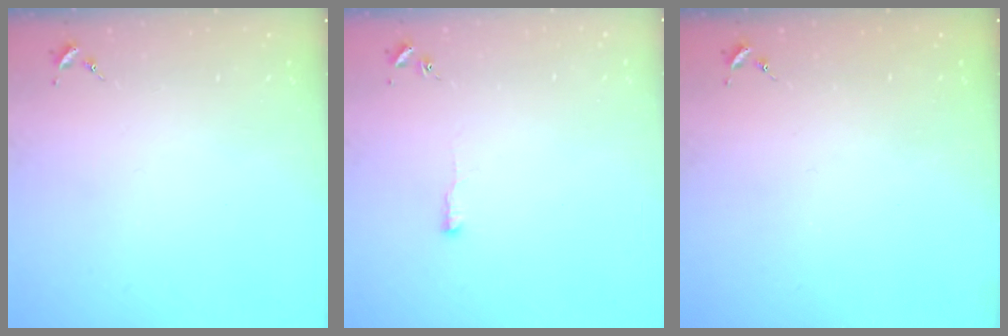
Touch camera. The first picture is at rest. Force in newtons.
{"total": 3.3, "press": 3.3, "slide": 0.6}
{"total": 0.7, "press": 0.7, "slide": 0.1}